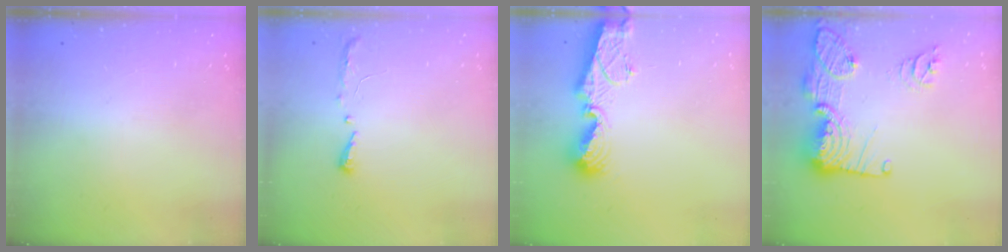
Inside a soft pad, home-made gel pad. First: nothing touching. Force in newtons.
{"total": 4.1, "press": 4.0, "slide": 0.6}
{"total": 9.2, "press": 9.2, "slide": 1.1}
{"total": 18.4, "press": 18.3, "slide": 1.7}